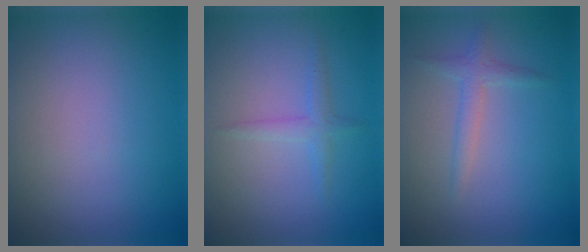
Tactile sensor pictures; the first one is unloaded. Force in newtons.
{"total": 1.4, "press": 1.4, "slide": 0.0}
{"total": 1.7, "press": 1.7, "slide": 0.1}